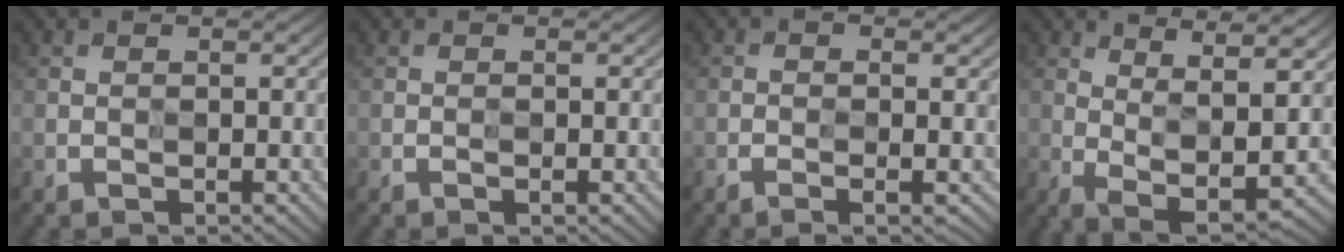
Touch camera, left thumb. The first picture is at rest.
{"total": 0.5, "force": [-0.5, 0.0, 0.2], "torque": [-0.004, -0.001, -0.008]}
{"total": 2.8, "force": [-1.1, 0.7, 2.4], "torque": [-0.043, -0.005, -0.018]}
{"total": 7.4, "force": [2.9, 2.2, 6.4], "torque": [-0.121, -0.002, 0.051]}